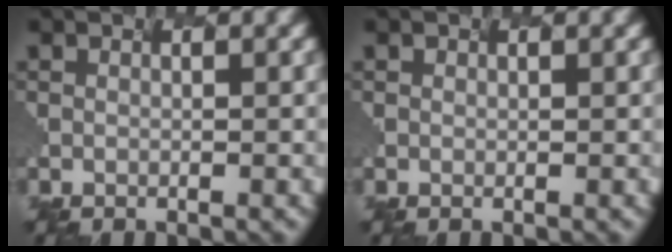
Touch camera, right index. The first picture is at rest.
{"total": 0.7, "force": [0.0, -0.4, -0.5], "torque": [-0.002, -0.004, 0.007]}